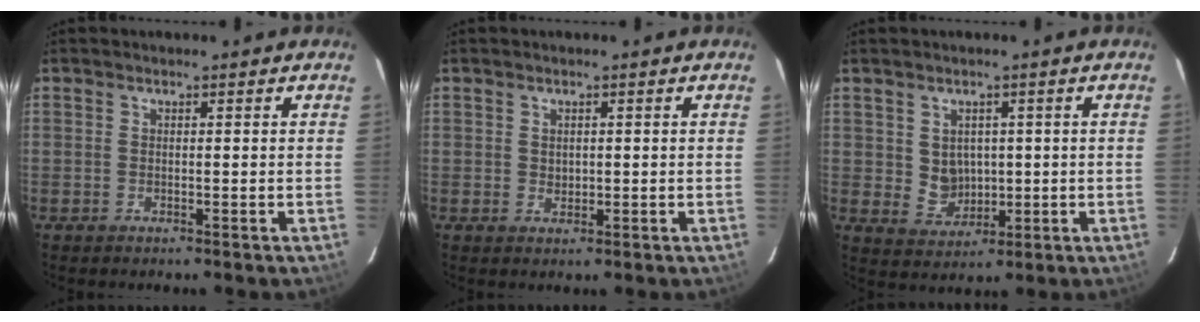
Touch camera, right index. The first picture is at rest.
{"total": 1.3, "force": [0.4, 1.1, 0.4], "torque": [-0.004, 0.001, 0.009]}
{"total": 5.0, "force": [0.8, 4.6, 2.0], "torque": [-0.037, 0.005, 0.029]}